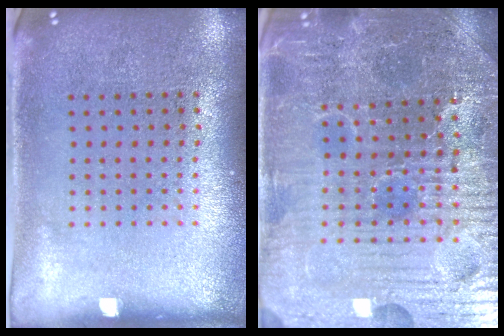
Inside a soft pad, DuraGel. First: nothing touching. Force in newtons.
{"total": 5.1, "press": 5.0, "slide": 1.1}